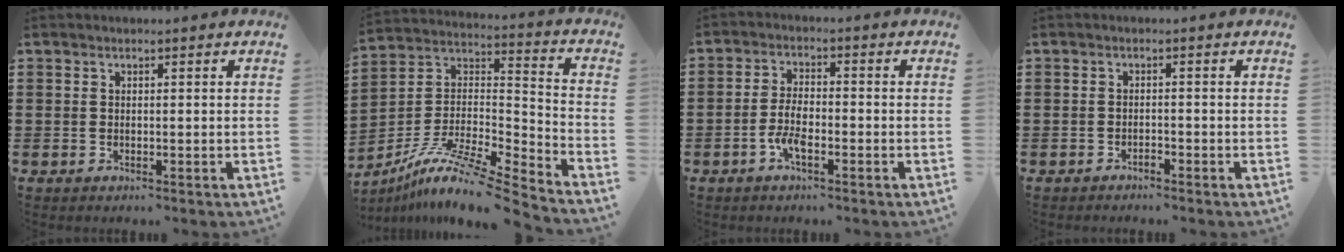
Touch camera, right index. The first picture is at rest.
{"total": 10.7, "force": [-8.5, 0.4, 6.5], "torque": [-0.118, -0.004, -0.167]}
{"total": 4.5, "force": [-2.1, 1.5, 3.8], "torque": [-0.085, -0.001, -0.042]}
{"total": 0.9, "force": [-0.8, 0.2, 0.2], "torque": [-0.006, 0.003, -0.017]}